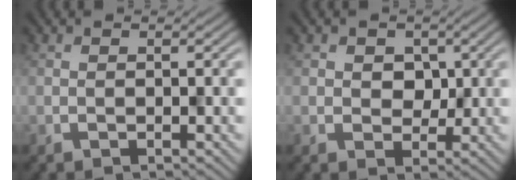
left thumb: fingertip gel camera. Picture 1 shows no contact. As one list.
[{"total": 2.1, "force": [1.1, 1.7, 0.1], "torque": [0.002, 0.000, 0.015]}]